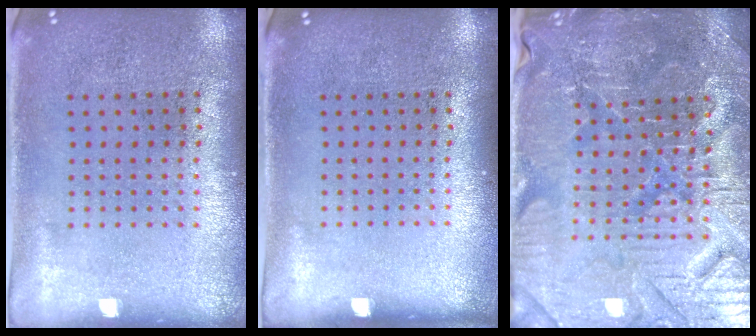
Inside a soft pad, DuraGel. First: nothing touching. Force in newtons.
{"total": 0.0}
{"total": 4.3, "press": 4.2, "slide": 0.8}